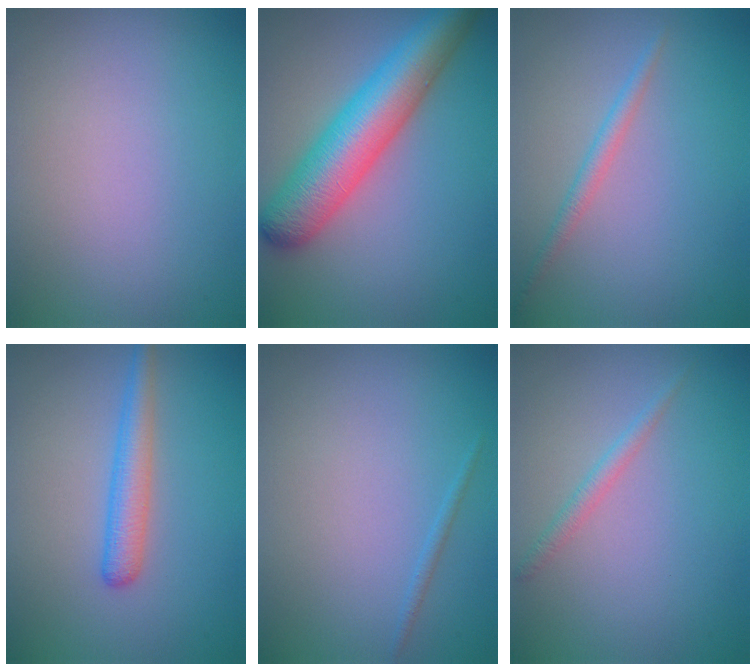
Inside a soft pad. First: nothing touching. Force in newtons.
{"total": 8.5, "press": 8.5, "slide": 0.3}
{"total": 1.5, "press": 1.5, "slide": 0.1}
{"total": 2.7, "press": 2.7, "slide": 0.1}
{"total": 0.7, "press": 0.6, "slide": 0.1}
{"total": 1.2, "press": 1.2, "slide": 0.0}